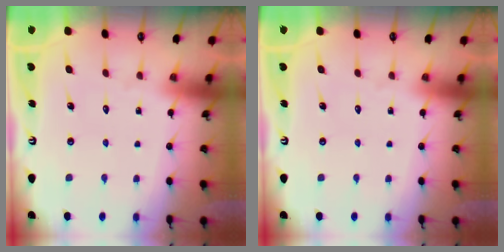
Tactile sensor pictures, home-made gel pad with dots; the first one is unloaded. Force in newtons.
{"total": 0.0}